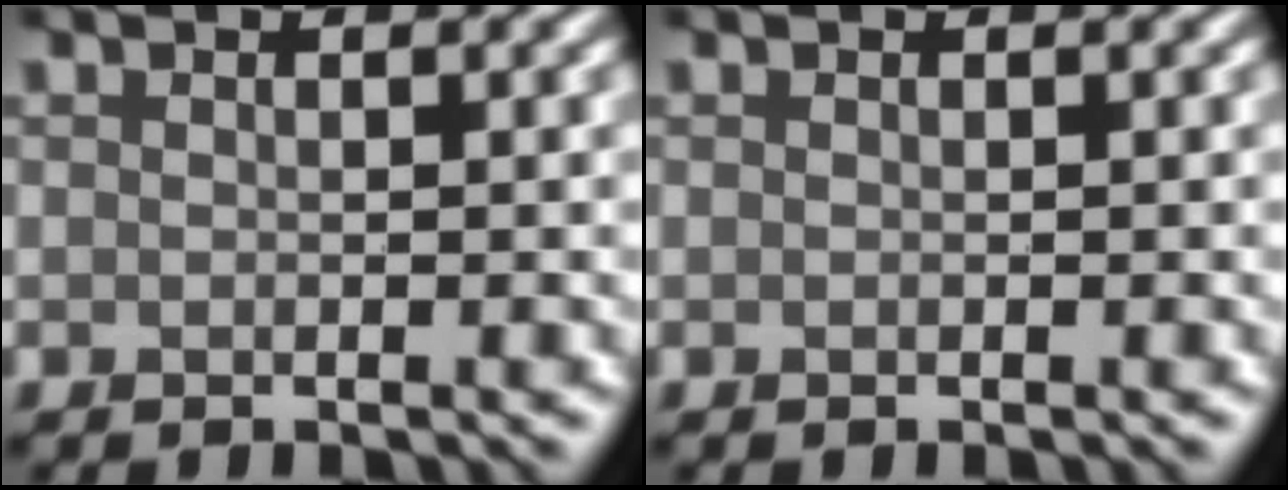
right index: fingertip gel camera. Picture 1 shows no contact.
{"total": 0.0}